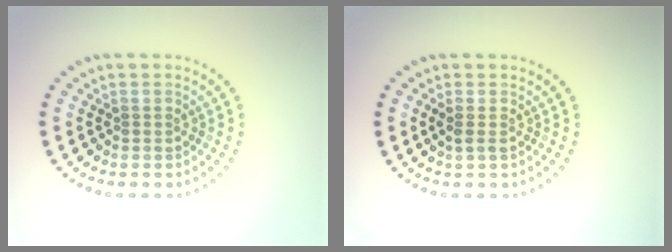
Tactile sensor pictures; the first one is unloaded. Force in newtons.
{"total": 0.9, "press": 0.8, "slide": 0.3}